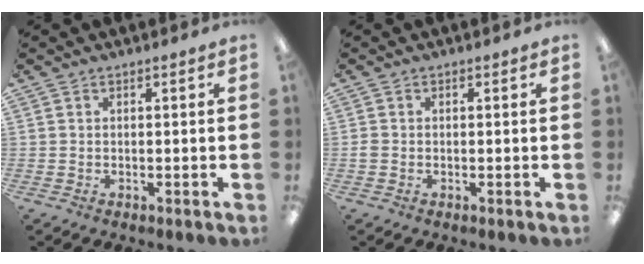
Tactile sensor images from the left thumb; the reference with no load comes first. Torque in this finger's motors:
{"motor_torque": [-0.13, 0.10, 0.14, -0.20, 0.00]}